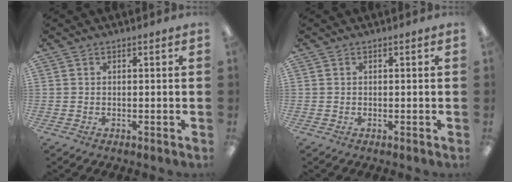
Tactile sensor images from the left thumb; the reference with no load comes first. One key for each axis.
{"total": 0.0}